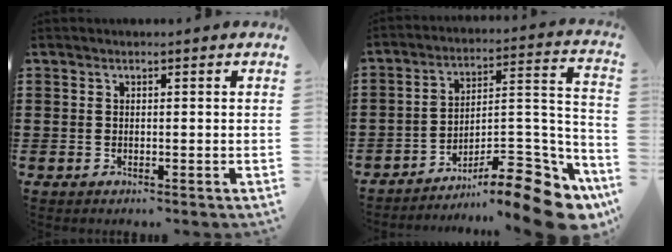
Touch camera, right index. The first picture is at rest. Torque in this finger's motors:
{"motor_torque": [1.71, -0.43, 0.44, 0.01]}